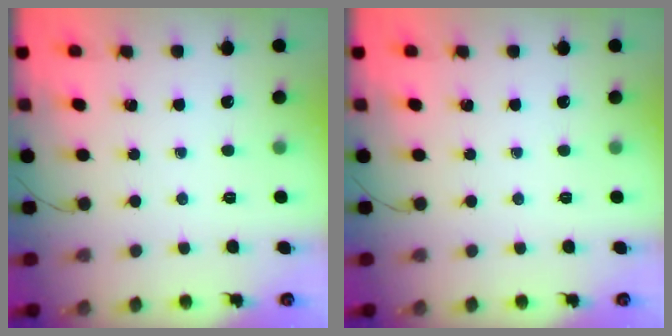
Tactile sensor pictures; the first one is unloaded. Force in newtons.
{"total": 0.0}